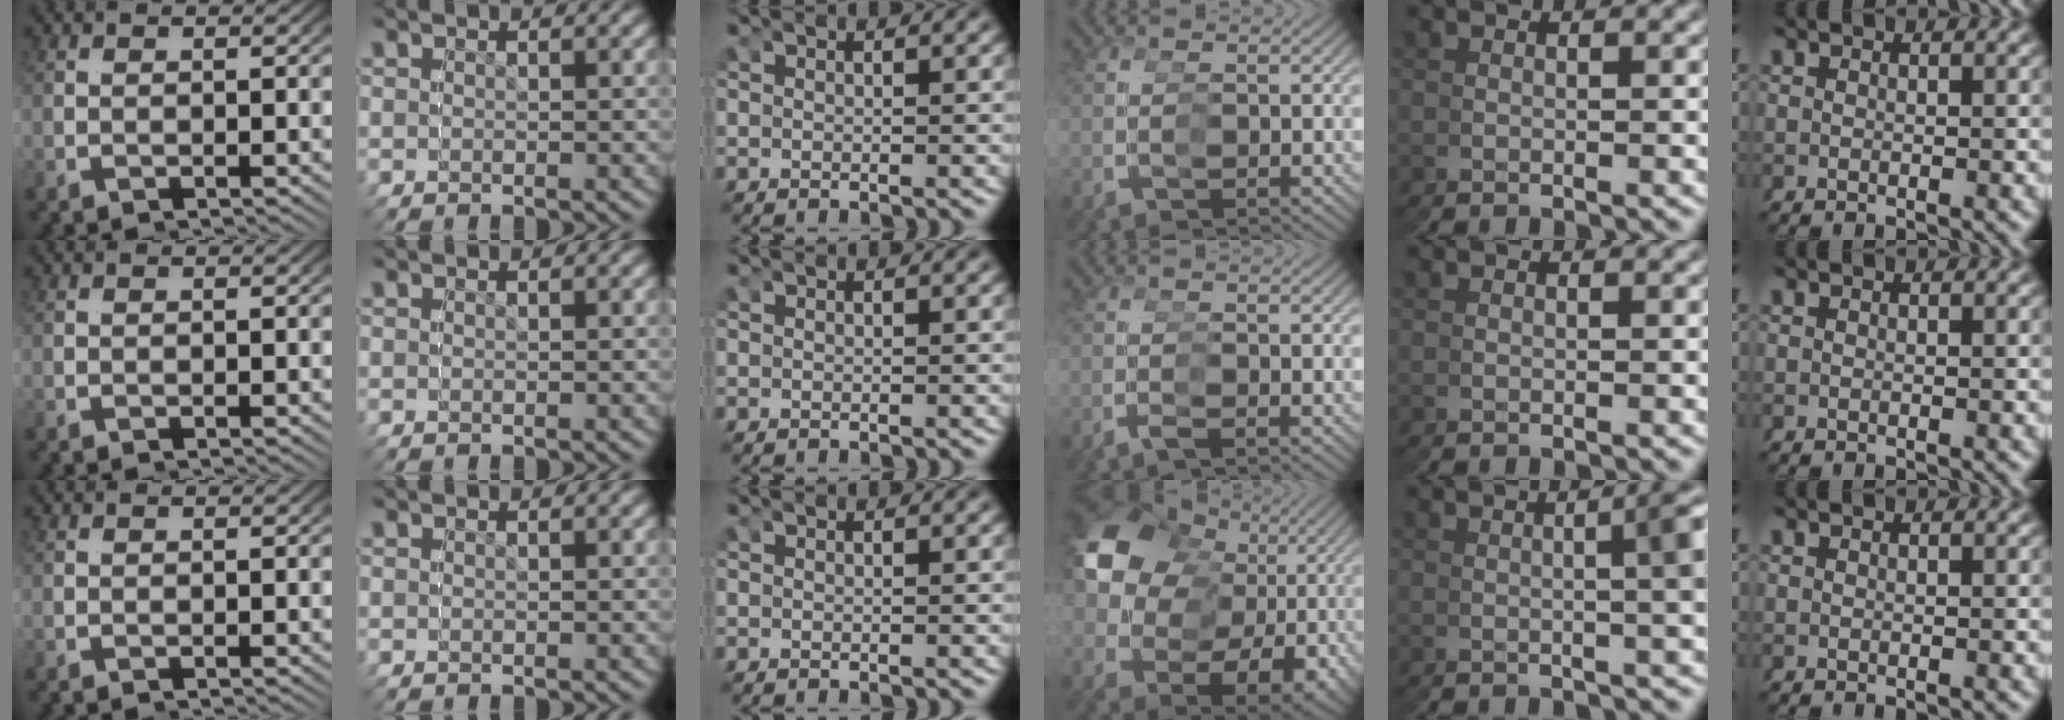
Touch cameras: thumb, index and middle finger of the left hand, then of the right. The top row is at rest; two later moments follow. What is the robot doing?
{"motion": "grasp_and_lifting", "object": "glue stick"}